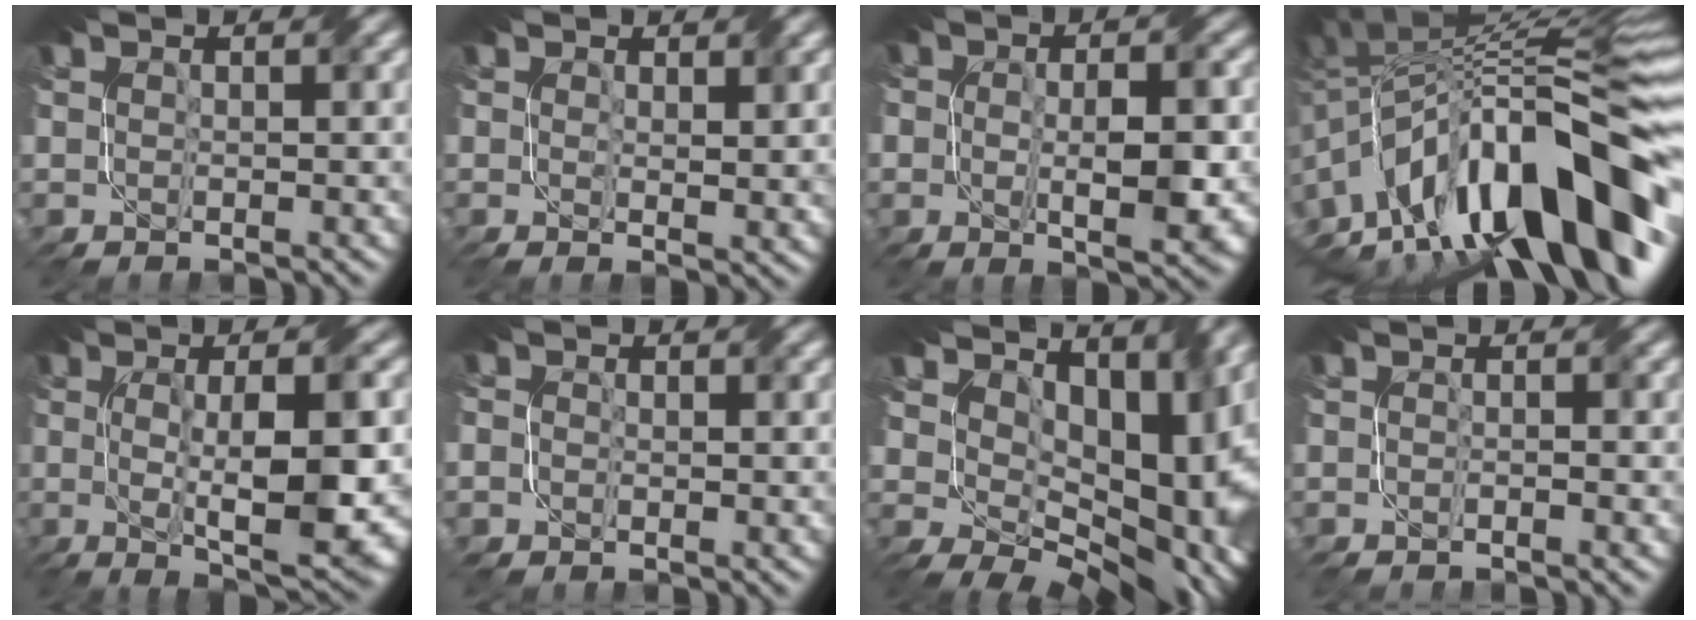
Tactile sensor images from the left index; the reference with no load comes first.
{"total": 2.3, "force": [0.7, 1.0, 2.0], "torque": [-0.037, -0.010, 0.011]}
{"total": 6.0, "force": [-1.0, 2.6, 5.3], "torque": [-0.091, -0.013, -0.010]}
{"total": 16.4, "force": [-6.5, 6.8, 13.4], "torque": [-0.190, 0.033, -0.133]}
{"total": 10.5, "force": [-1.1, 3.2, 10.0], "torque": [-0.156, -0.014, -0.011]}
{"total": 1.9, "force": [-0.3, 1.8, 0.5], "torque": [-0.012, 0.001, -0.005]}
{"total": 14.4, "force": [2.6, 9.6, 10.4], "torque": [-0.146, -0.015, 0.072]}
{"total": 1.4, "force": [-1.2, 0.4, 0.7], "torque": [-0.003, -0.005, -0.020]}